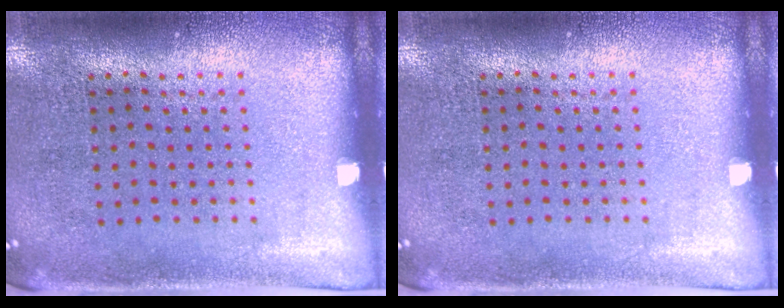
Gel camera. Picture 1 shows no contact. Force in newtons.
{"total": 0.0}